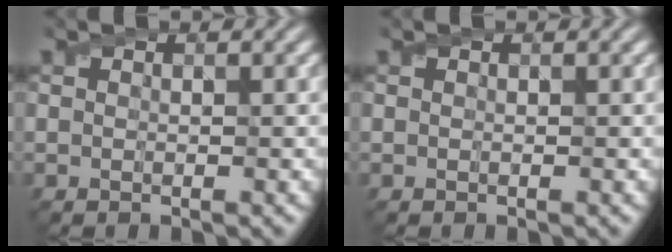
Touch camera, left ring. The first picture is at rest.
{"total": 0.0}